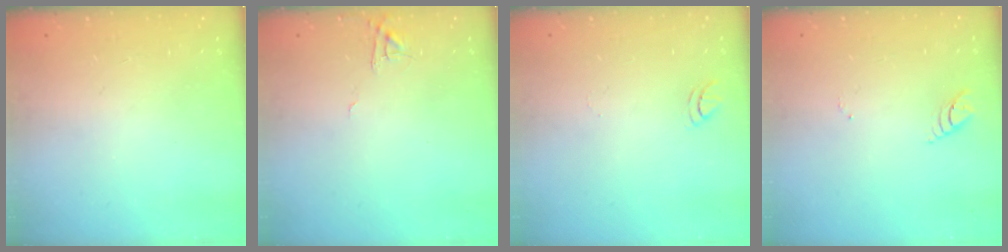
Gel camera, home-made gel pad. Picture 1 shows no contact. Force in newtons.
{"total": 5.3, "press": 5.3, "slide": 0.3}
{"total": 4.6, "press": 4.5, "slide": 0.5}
{"total": 2.6, "press": 2.6, "slide": 0.3}